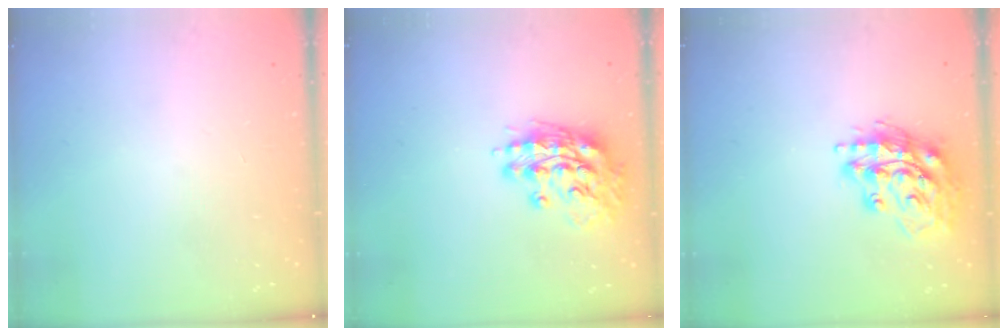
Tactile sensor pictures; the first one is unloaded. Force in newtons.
{"total": 13.2, "press": 13.1, "slide": 1.9}
{"total": 16.9, "press": 16.7, "slide": 2.3}